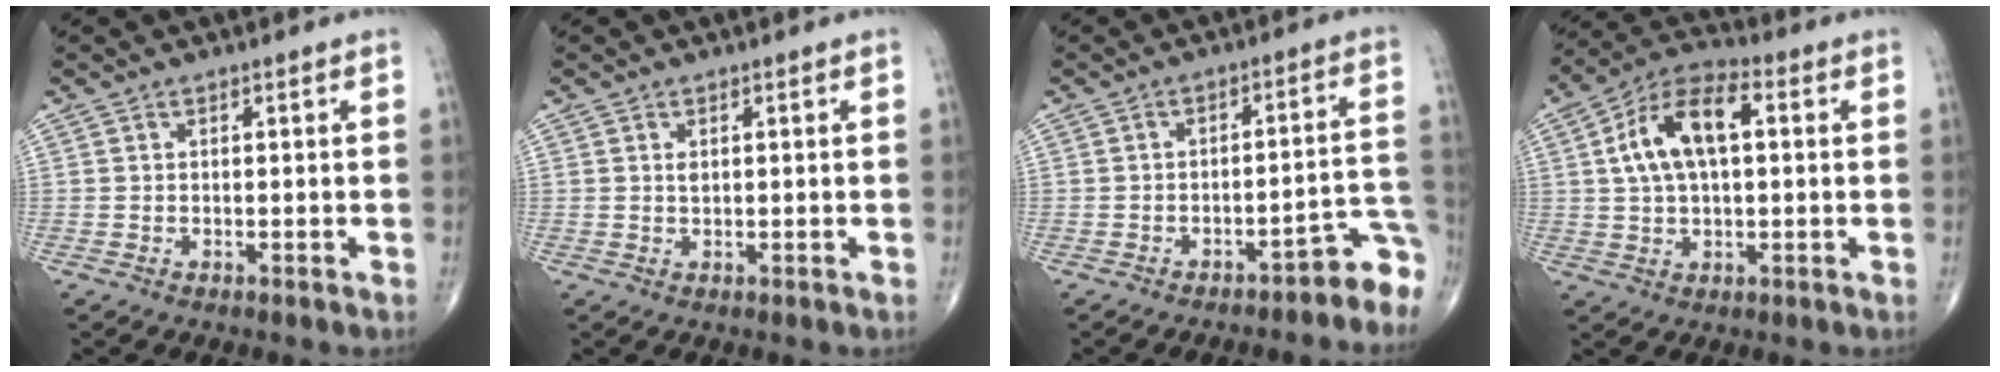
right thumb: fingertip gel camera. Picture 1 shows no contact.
{"total": 1.0, "force": [0.4, 0.6, 0.7], "torque": [-0.010, -0.002, 0.008]}
{"total": 8.0, "force": [-6.4, 2.3, 4.2], "torque": [-0.006, 0.093, -0.086]}
{"total": 13.0, "force": [2.6, 6.7, 10.9], "torque": [-0.201, 0.026, 0.039]}